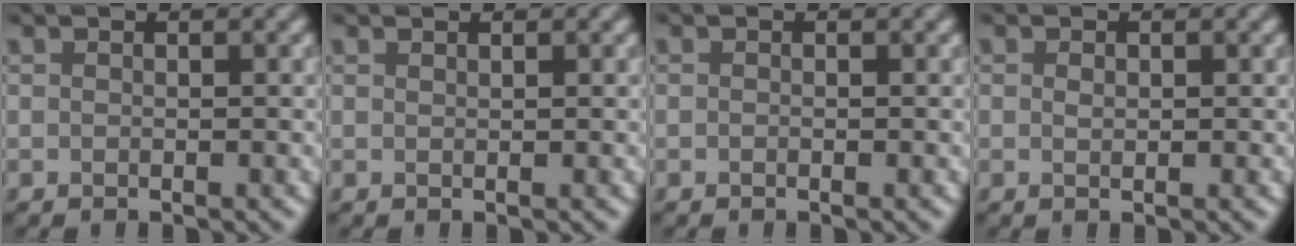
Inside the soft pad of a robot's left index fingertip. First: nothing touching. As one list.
[{"total": 0.7, "force": [0.6, 0.1, 0.3], "torque": [0.001, -0.001, 0.007]}, {"total": 0.0}, {"total": 0.7, "force": [0.2, 0.4, 0.5], "torque": [-0.012, 0.000, 0.005]}]